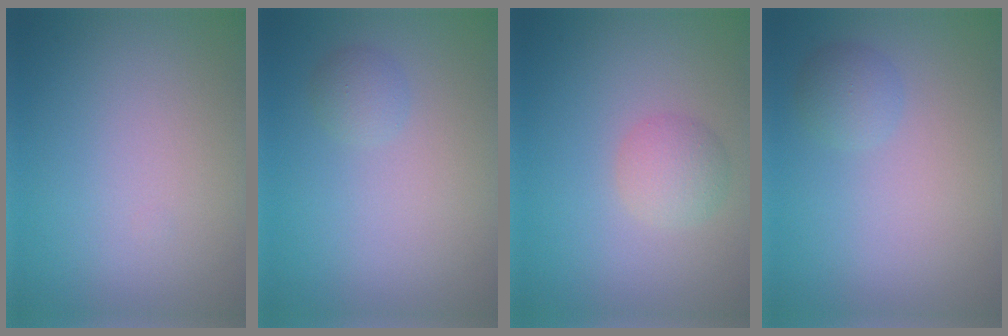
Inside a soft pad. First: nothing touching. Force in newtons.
{"total": 1.2, "press": 1.2, "slide": 0.1}
{"total": 2.3, "press": 2.3, "slide": 0.0}
{"total": 1.6, "press": 1.6, "slide": 0.1}